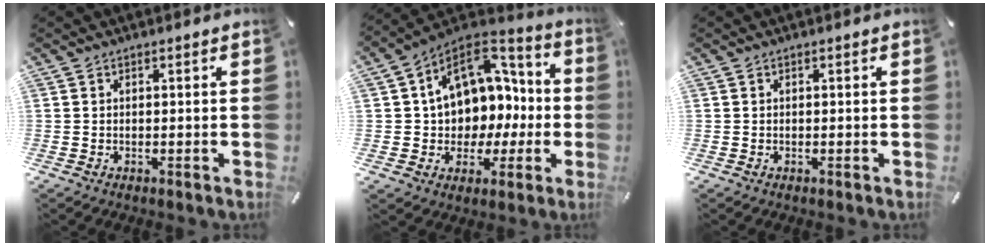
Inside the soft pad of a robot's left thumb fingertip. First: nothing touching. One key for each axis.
{"total": 14.5, "fx": 3.8, "fy": 12.0, "fz": 7.2, "tx": -0.114, "ty": -0.025, "tz": 0.079}
{"total": 0.0}